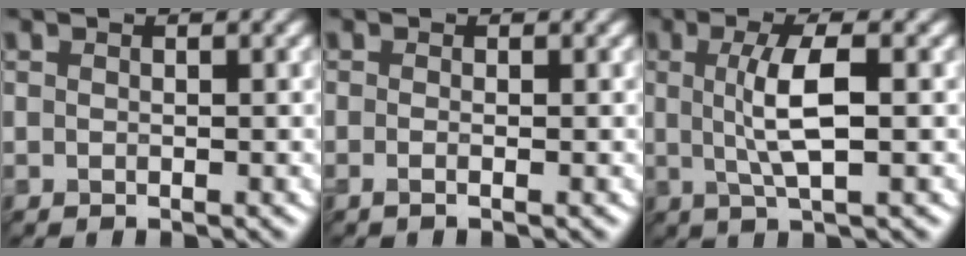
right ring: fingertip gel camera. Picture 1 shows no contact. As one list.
[{"total": 0.7, "force": [-0.5, 0.0, 0.5], "torque": [-0.017, -0.006, -0.007]}, {"total": 2.9, "force": [-0.1, -0.3, 2.9], "torque": [-0.092, 0.003, 0.026]}]